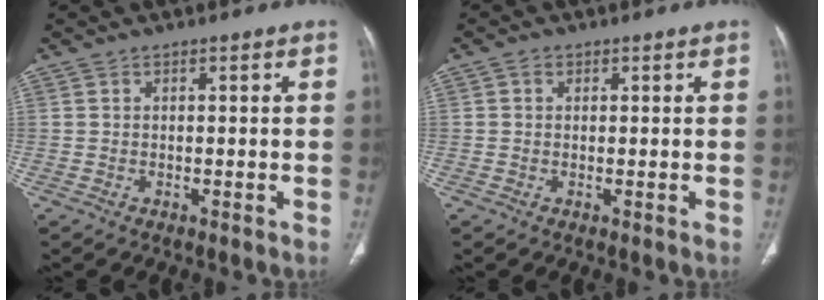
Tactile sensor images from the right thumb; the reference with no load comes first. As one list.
[{"total": 1.1, "force": [0.4, 1.0, 0.5], "torque": [-0.003, 0.002, 0.003]}]